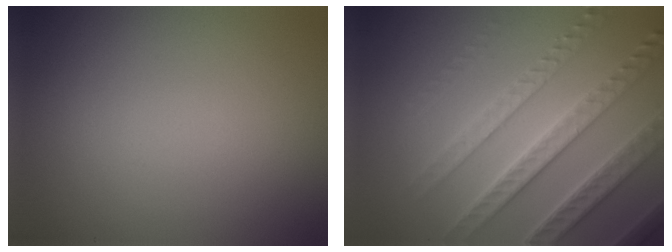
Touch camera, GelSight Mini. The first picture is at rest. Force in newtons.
{"total": 7.0, "press": 6.8, "slide": 1.7}